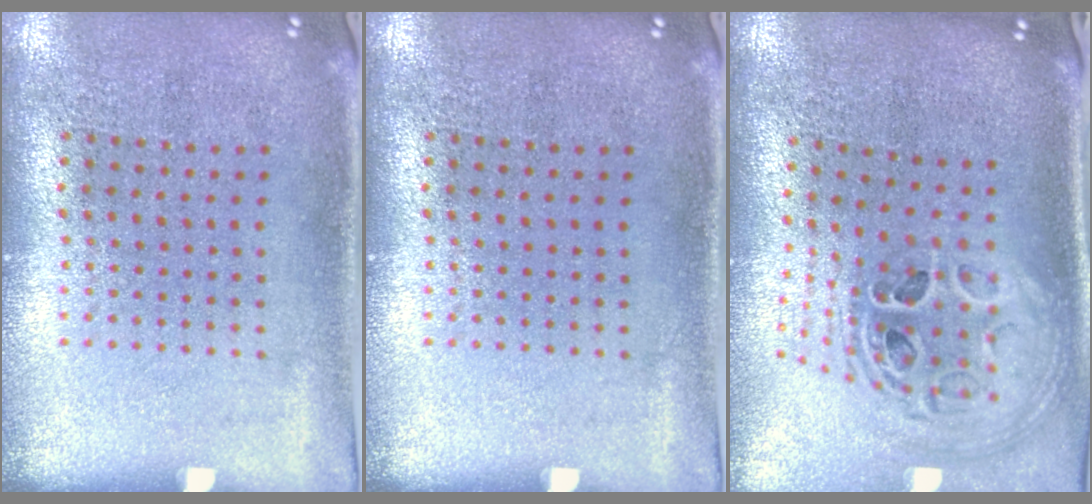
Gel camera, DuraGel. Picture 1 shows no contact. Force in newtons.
{"total": 0.0}
{"total": 1.7, "press": 1.5, "slide": 0.9}